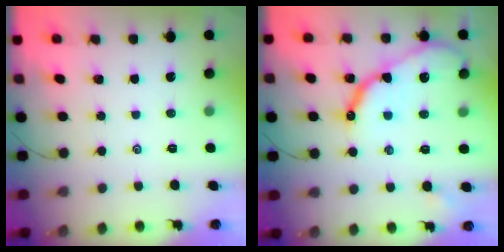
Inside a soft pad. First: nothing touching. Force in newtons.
{"total": 13.1, "press": 13.1, "slide": 1.2}